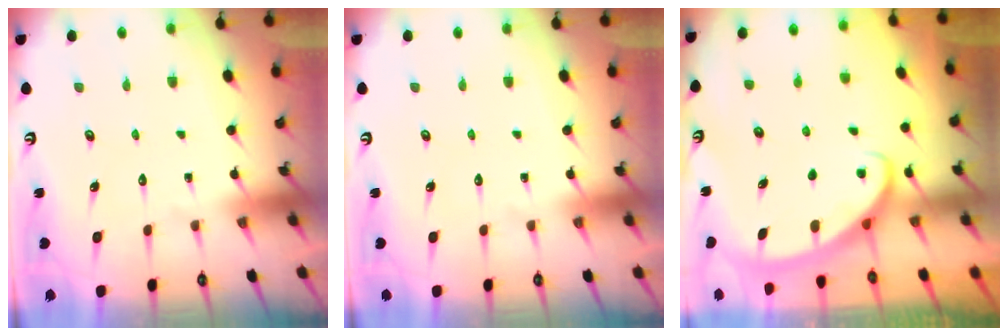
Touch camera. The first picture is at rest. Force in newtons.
{"total": 0.0}
{"total": 2.8, "press": 2.8, "slide": 0.4}